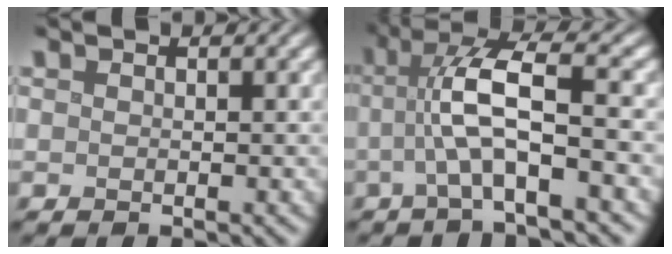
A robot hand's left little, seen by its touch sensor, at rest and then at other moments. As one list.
[{"total": 6.1, "force": [-0.9, 1.1, 5.9], "torque": [-0.114, 0.020, -0.024]}]